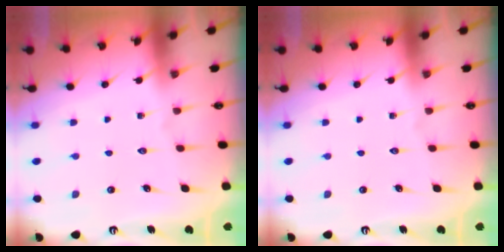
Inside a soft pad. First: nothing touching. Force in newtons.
{"total": 0.0}